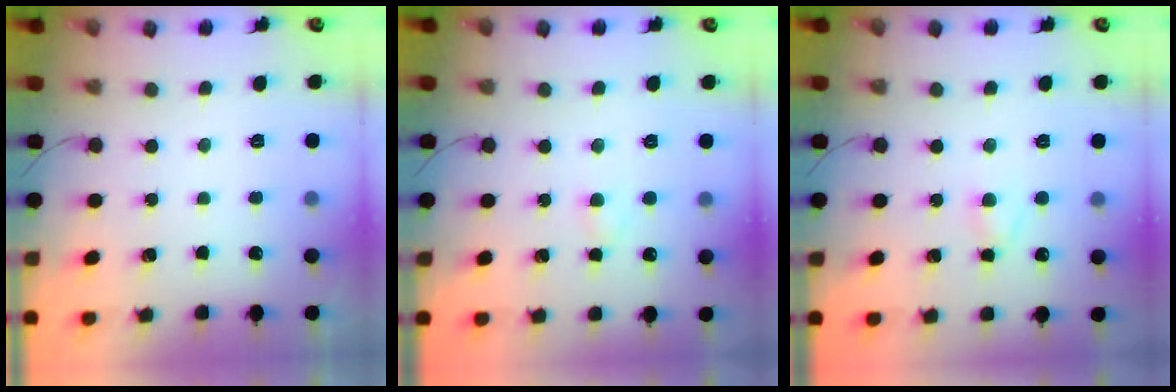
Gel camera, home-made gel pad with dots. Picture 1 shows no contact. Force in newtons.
{"total": 1.8, "press": 1.5, "slide": 0.9}
{"total": 2.6, "press": 2.3, "slide": 1.0}